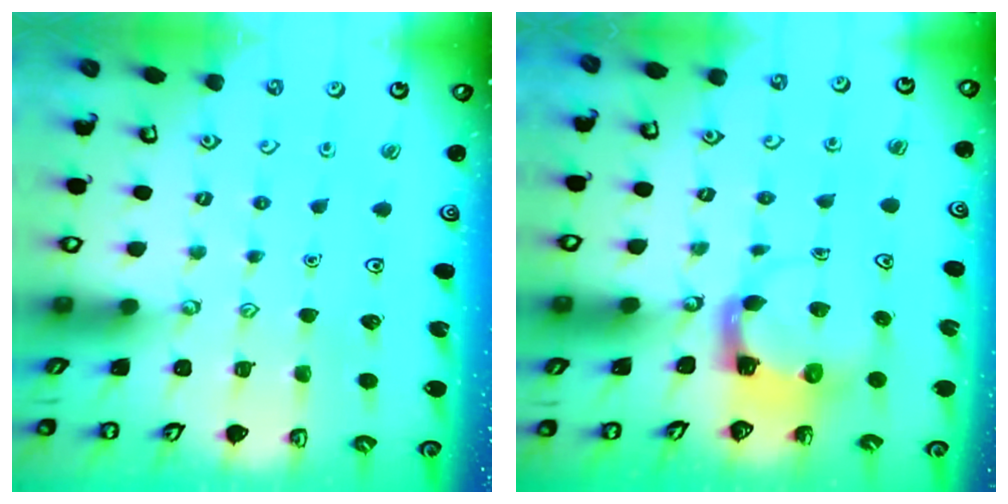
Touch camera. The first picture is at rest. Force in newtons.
{"total": 3.7, "press": 3.7, "slide": 0.6}